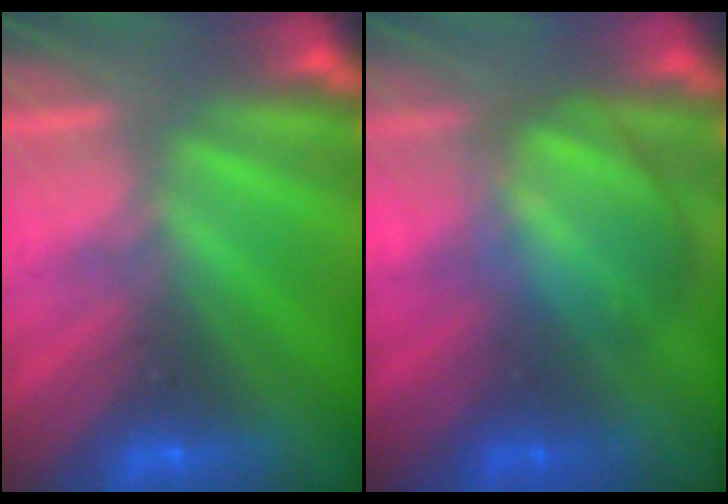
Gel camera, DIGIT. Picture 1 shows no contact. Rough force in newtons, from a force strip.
{"total": 2.9}